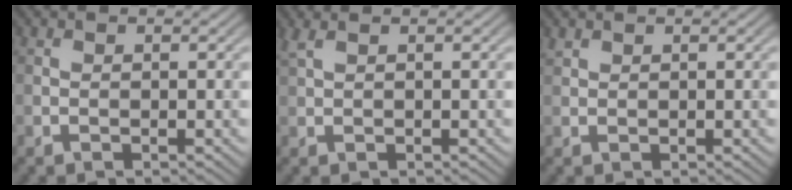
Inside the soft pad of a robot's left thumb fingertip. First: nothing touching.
{"total": 1.6, "force": [1.2, 0.2, 1.0], "torque": [-0.031, 0.010, 0.027]}
{"total": 0.9, "force": [0.8, 0.3, 0.2], "torque": [-0.009, 0.002, 0.022]}